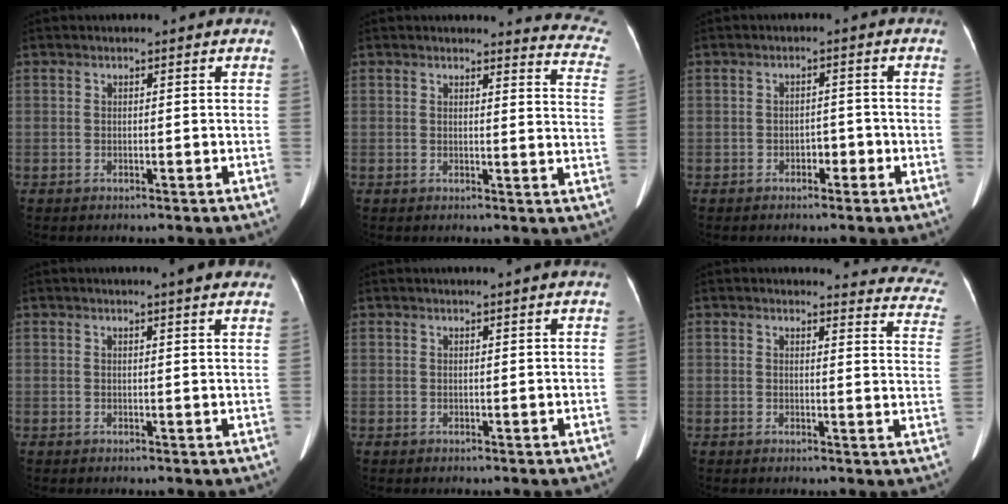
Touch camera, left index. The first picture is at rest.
{"total": 9.9, "force": [9.8, 0.8, 0.5], "torque": [0.026, -0.099, 0.064]}
{"total": 2.4, "force": [-1.5, 1.3, 1.4], "torque": [-0.013, 0.009, -0.025]}
{"total": 5.0, "force": [4.2, 0.1, 2.8], "torque": [-0.033, 0.005, 0.042]}
{"total": 2.2, "force": [2.0, -0.6, 0.9], "torque": [-0.016, 0.011, 0.030]}
{"total": 12.6, "force": [12.4, 1.9, 1.6], "torque": [0.025, -0.095, 0.088]}